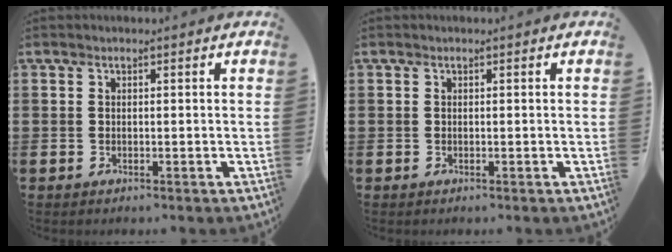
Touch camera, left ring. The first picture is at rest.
{"total": 0.0}